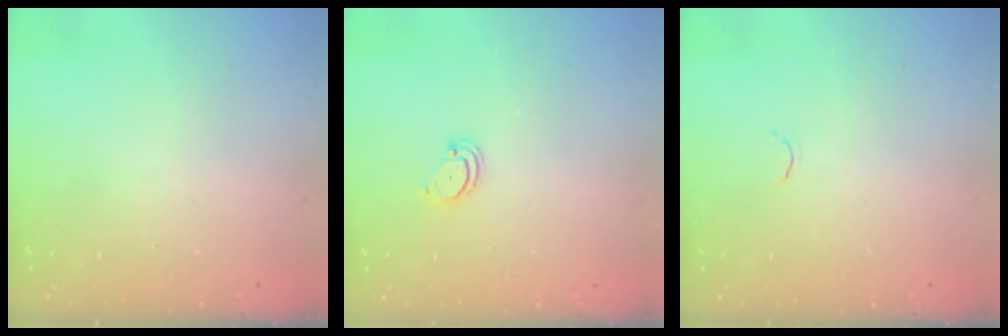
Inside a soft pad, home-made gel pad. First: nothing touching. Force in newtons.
{"total": 1.9, "press": 1.9, "slide": 0.2}
{"total": 1.7, "press": 1.6, "slide": 0.5}